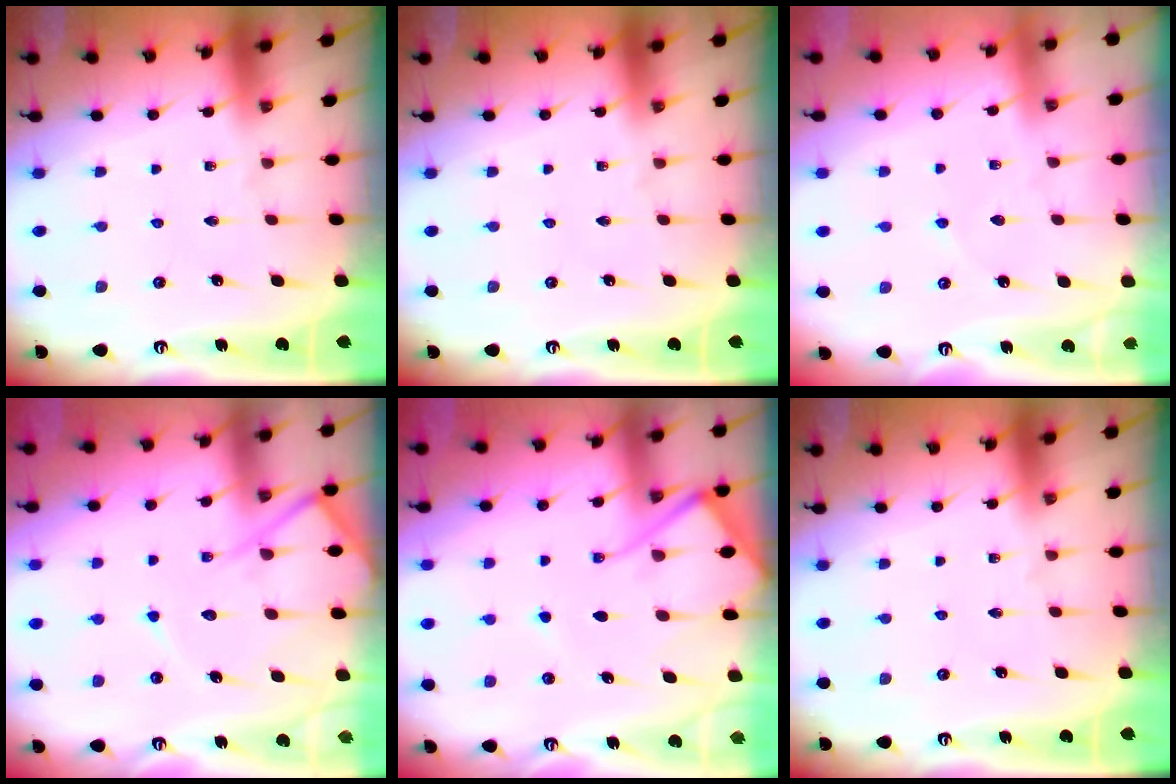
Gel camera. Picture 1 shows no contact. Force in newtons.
{"total": 0.0}
{"total": 2.5, "press": 2.5, "slide": 0.3}
{"total": 10.4, "press": 10.3, "slide": 1.0}
{"total": 10.4, "press": 10.3, "slide": 1.2}
{"total": 0.0}